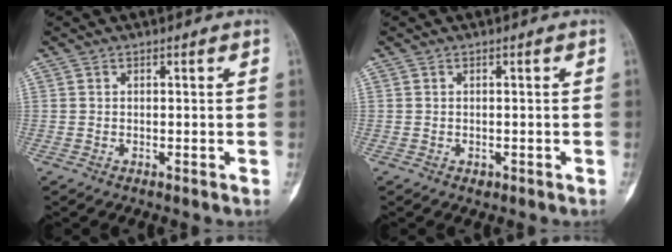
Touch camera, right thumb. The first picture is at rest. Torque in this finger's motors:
{"motor_torque": [-0.05, -0.13, 0.05, -0.11, 0.03]}